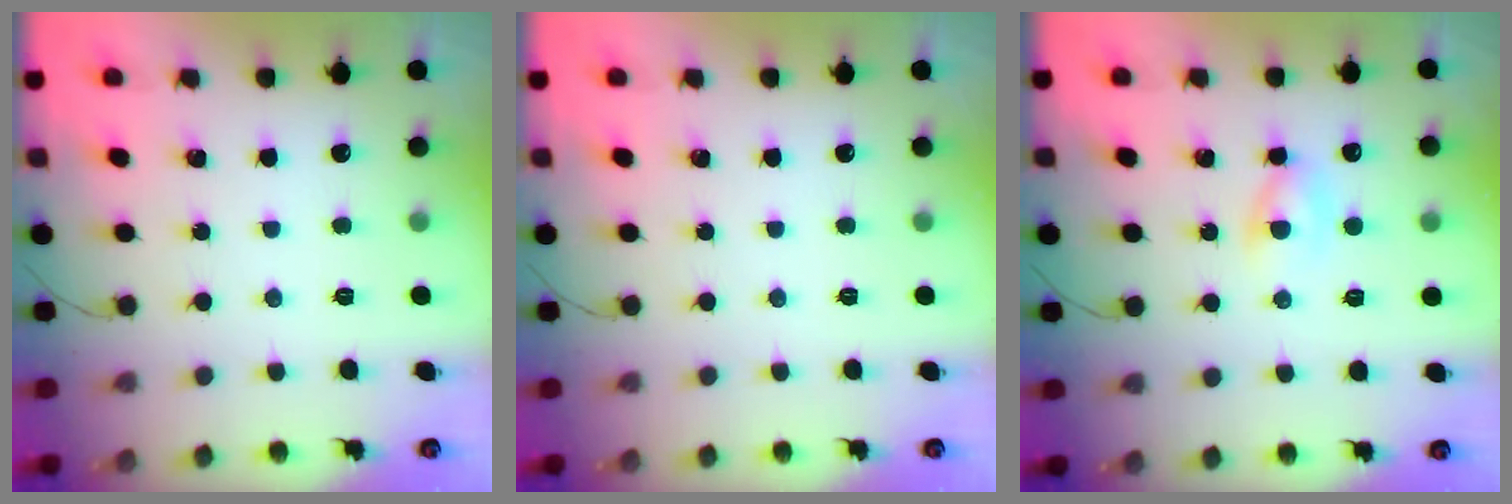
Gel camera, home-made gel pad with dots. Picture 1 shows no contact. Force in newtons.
{"total": 0.0}
{"total": 2.2, "press": 2.0, "slide": 0.9}